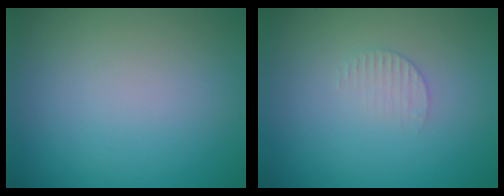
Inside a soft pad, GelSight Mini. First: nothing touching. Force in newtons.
{"total": 1.3, "press": 1.2, "slide": 0.4}